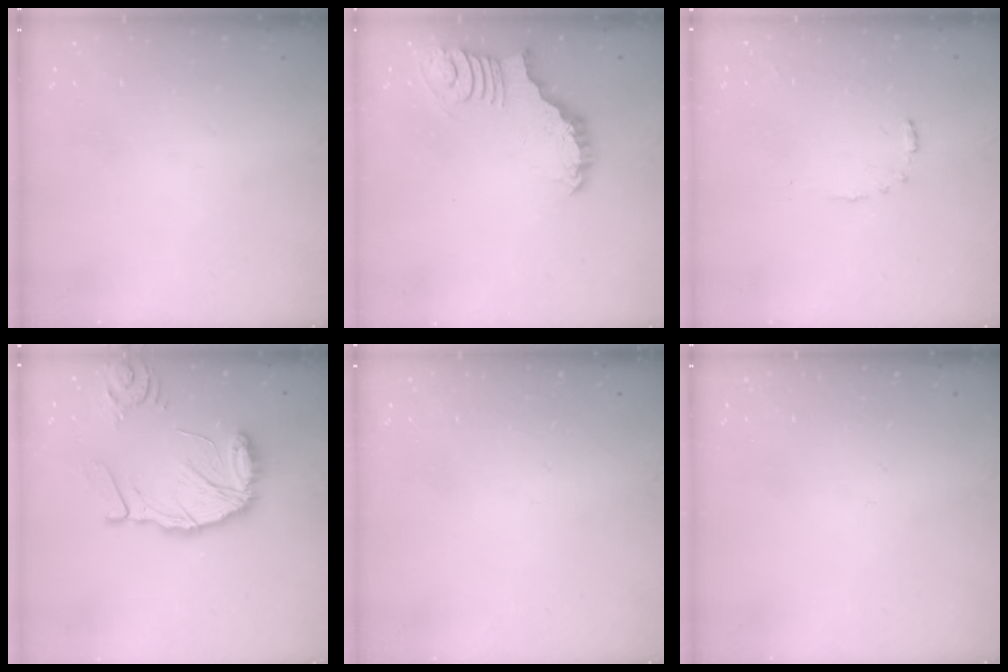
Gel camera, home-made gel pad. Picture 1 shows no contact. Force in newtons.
{"total": 2.9, "press": 2.9, "slide": 0.4}
{"total": 4.5, "press": 4.5, "slide": 0.7}
{"total": 15.2, "press": 15.1, "slide": 1.7}
{"total": 0.0}
{"total": 0.0}